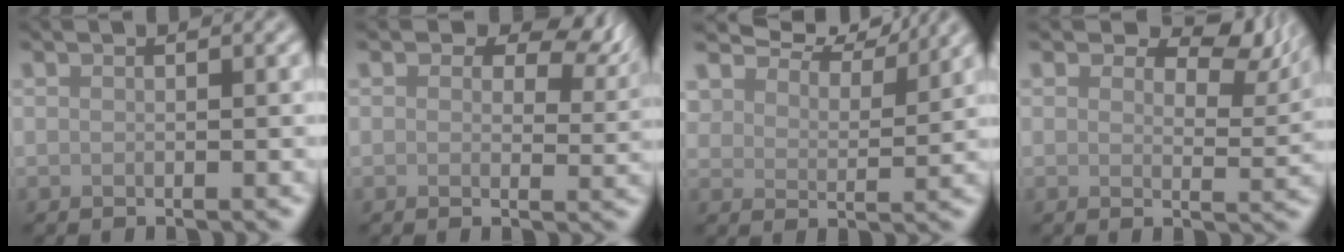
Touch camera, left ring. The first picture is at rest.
{"total": 6.5, "force": [3.2, 3.9, 4.2], "torque": [-0.054, -0.006, 0.039]}
{"total": 7.3, "force": [6.7, 2.0, 2.1], "torque": [-0.047, 0.007, 0.094]}
{"total": 6.6, "force": [4.1, 3.4, 3.8], "torque": [-0.046, -0.002, 0.052]}